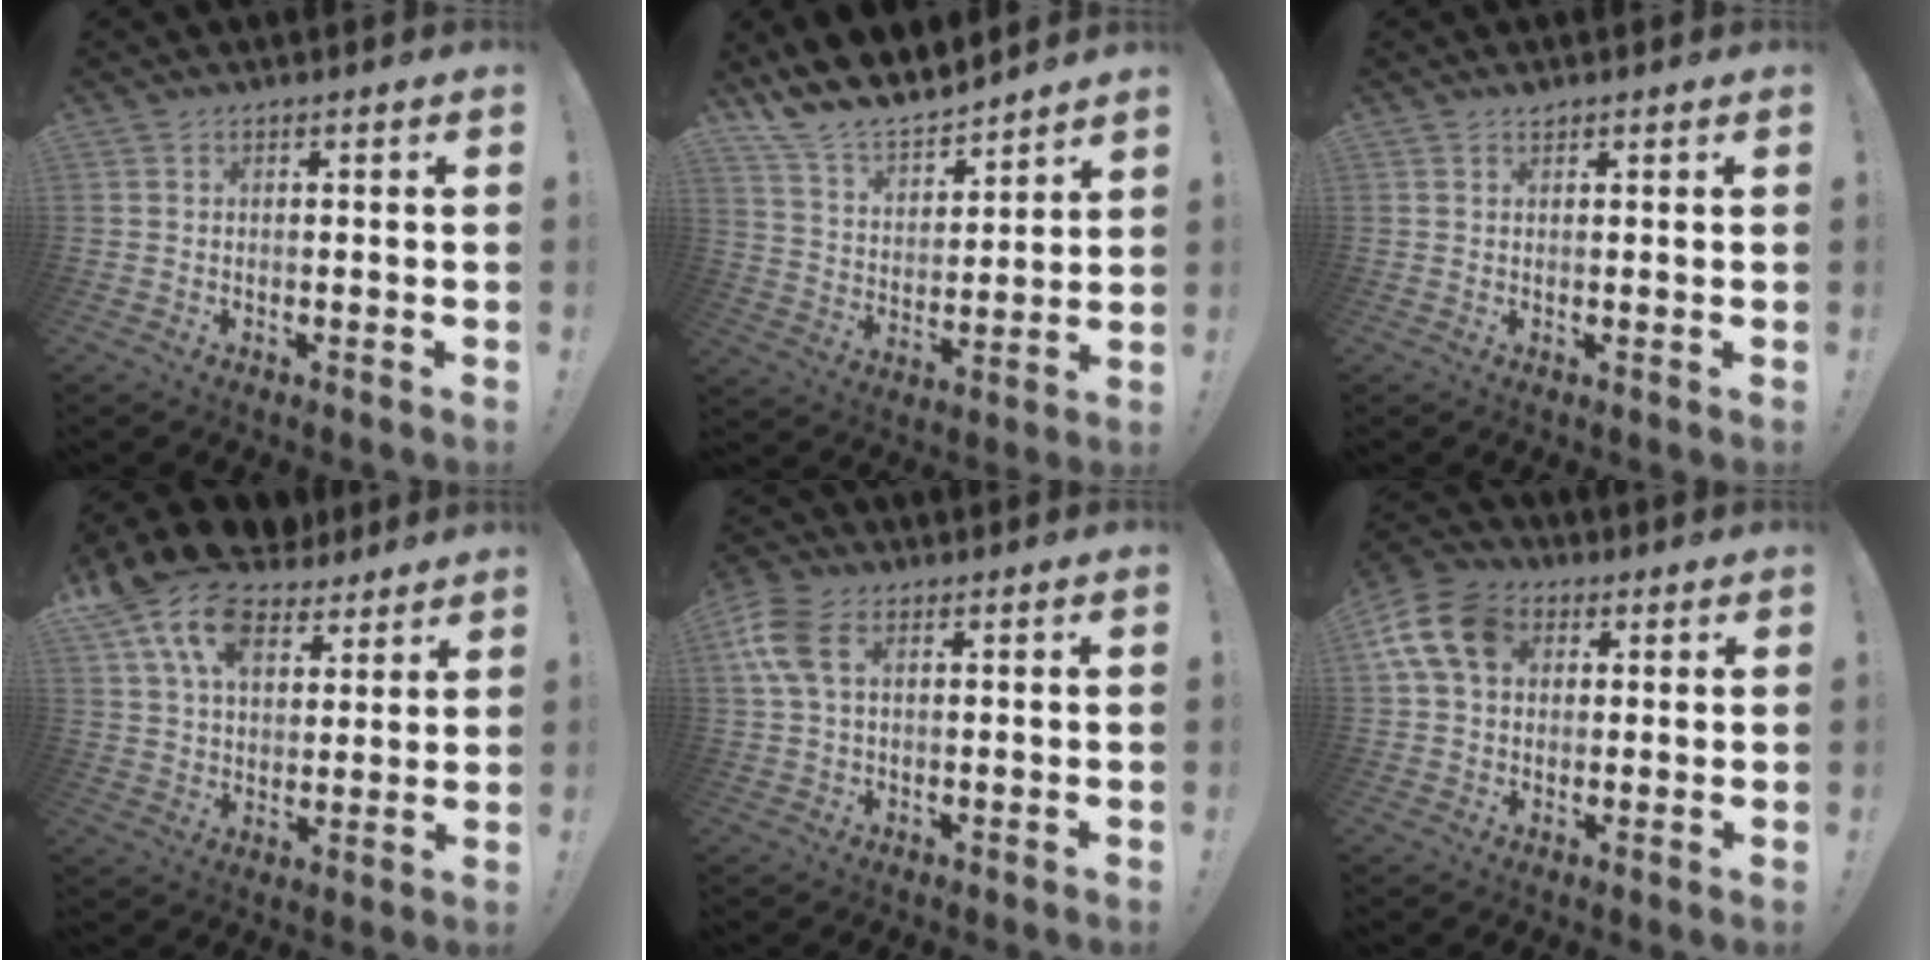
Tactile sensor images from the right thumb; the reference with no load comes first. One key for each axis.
{"total": 12.5, "fx": 11.8, "fy": 3.5, "fz": 2.4, "tx": -0.078, "ty": -0.101, "tz": 0.217}
{"total": 1.0, "fx": 0.9, "fy": 0.3, "fz": 0.2, "tx": 0.002, "ty": -0.004, "tz": 0.018}
{"total": 17.0, "fx": 10.6, "fy": 10.1, "fz": 8.7, "tx": -0.163, "ty": -0.060, "tz": 0.197}
{"total": 8.9, "fx": 2.6, "fy": 5.2, "fz": 6.7, "tx": -0.158, "ty": 0.008, "tz": 0.051}
{"total": 13.7, "fx": 4.2, "fy": 10.1, "fz": 8.3, "tx": -0.155, "ty": 0.001, "tz": 0.084}